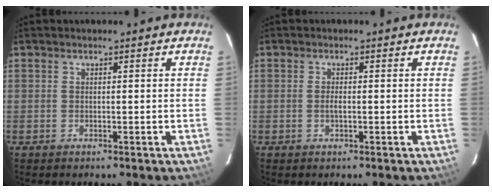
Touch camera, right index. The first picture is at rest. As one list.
[{"total": 1.0, "force": [-0.2, 0.0, 0.9], "torque": [-0.020, 0.000, -0.006]}]